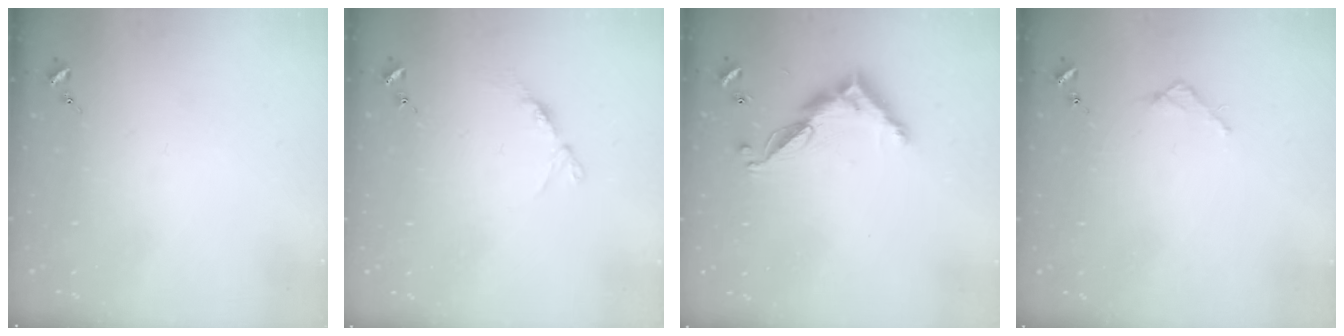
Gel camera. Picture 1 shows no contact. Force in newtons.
{"total": 5.5, "press": 5.4, "slide": 0.6}
{"total": 11.6, "press": 11.6, "slide": 0.3}
{"total": 2.4, "press": 2.3, "slide": 0.3}